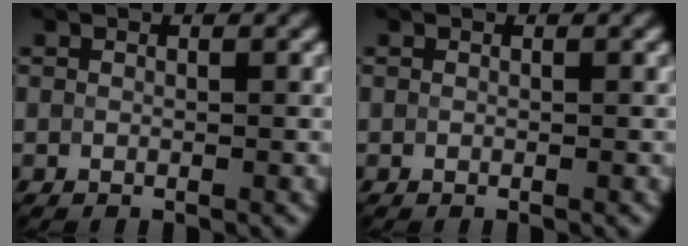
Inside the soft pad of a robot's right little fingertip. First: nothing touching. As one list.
[{"total": 0.0}]